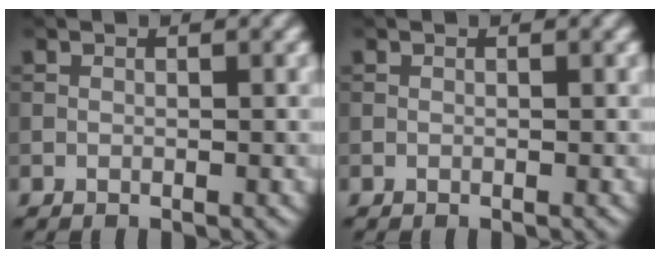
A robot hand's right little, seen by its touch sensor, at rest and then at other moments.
{"total": 0.0}